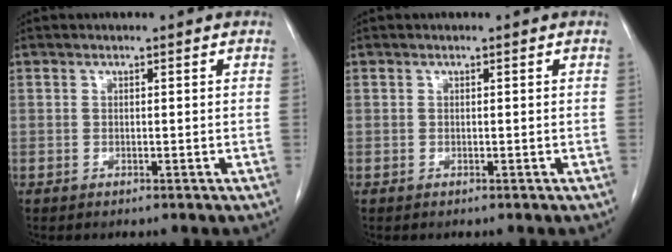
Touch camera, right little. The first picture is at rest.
{"total": 0.0}